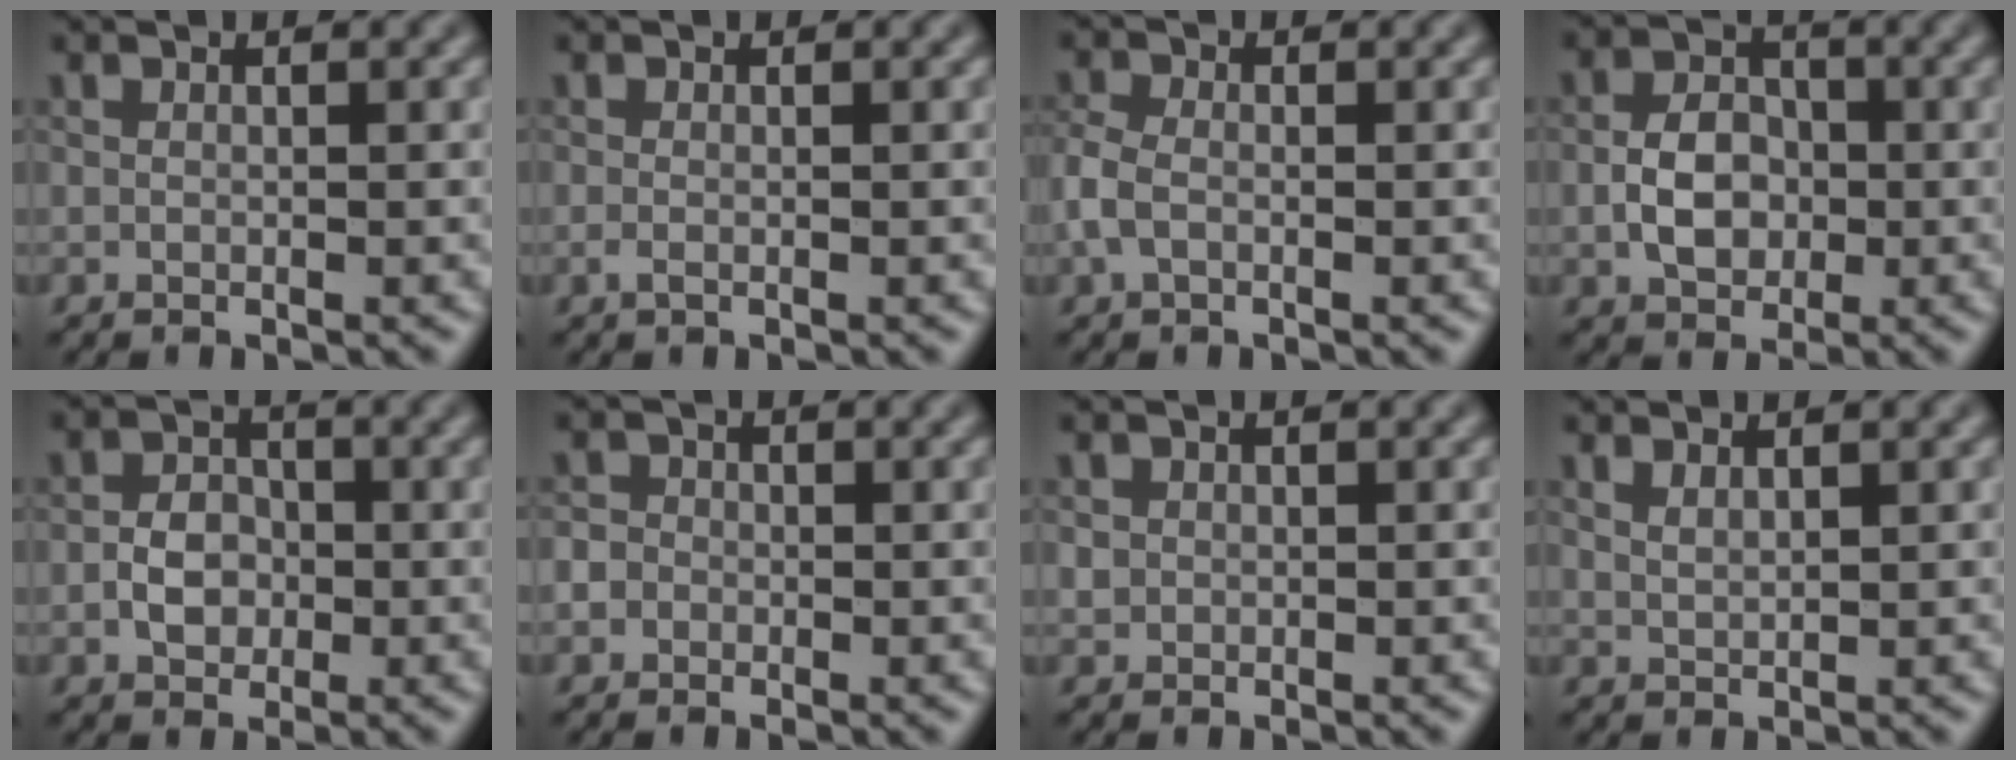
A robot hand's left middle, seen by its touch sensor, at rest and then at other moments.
{"total": 0.6, "force": [-0.1, 0.3, 0.5], "torque": [-0.013, -0.003, -0.002]}
{"total": 2.4, "force": [-0.6, 1.6, 1.7], "torque": [-0.045, 0.004, -0.017]}
{"total": 4.1, "force": [-0.6, 3.0, 2.6], "torque": [-0.046, 0.003, -0.014]}
{"total": 2.9, "force": [-0.6, 2.3, 1.6], "torque": [-0.024, 0.002, -0.016]}
{"total": 3.0, "force": [-0.3, 2.7, 1.2], "torque": [-0.001, 0.017, -0.033]}
{"total": 0.8, "force": [0.1, 0.8, 0.1], "torque": [0.003, -0.004, 0.004]}
{"total": 1.1, "force": [0.9, 0.4, 0.5], "torque": [-0.016, -0.003, 0.021]}